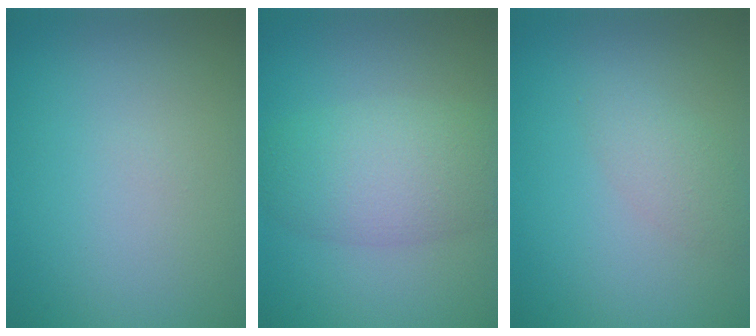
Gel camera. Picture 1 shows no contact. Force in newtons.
{"total": 5.8, "press": 5.8, "slide": 0.3}
{"total": 2.0, "press": 2.0, "slide": 0.1}